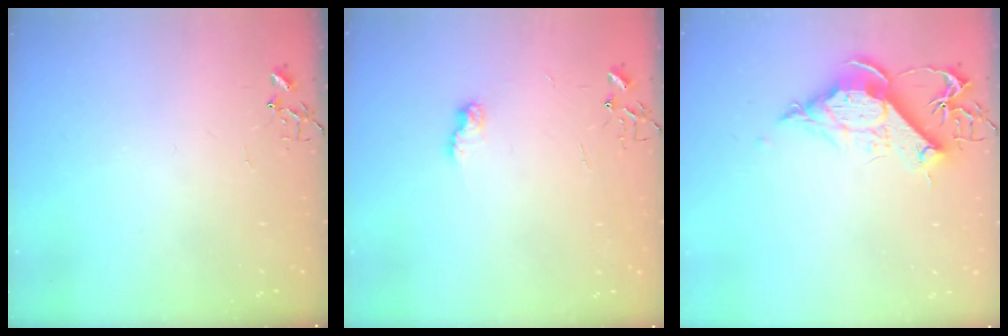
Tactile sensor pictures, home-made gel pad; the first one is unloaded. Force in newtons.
{"total": 6.3, "press": 6.3, "slide": 0.1}
{"total": 12.5, "press": 12.4, "slide": 1.5}